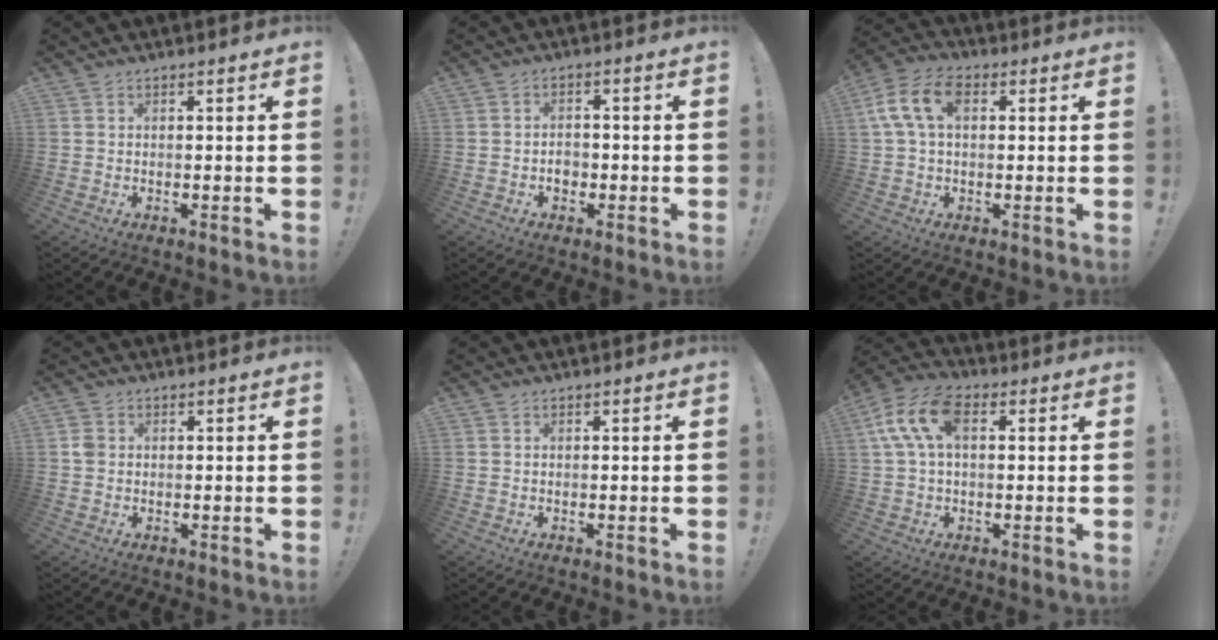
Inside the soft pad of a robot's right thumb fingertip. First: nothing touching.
{"total": 3.5, "force": [-1.3, 2.8, 1.7], "torque": [-0.013, 0.001, -0.026]}
{"total": 11.0, "force": [2.7, 6.6, 8.4], "torque": [-0.176, 0.005, 0.050]}
{"total": 2.1, "force": [0.3, 1.8, 1.0], "torque": [-0.017, 0.005, 0.006]}
{"total": 0.0}
{"total": 12.3, "force": [2.8, 7.1, 9.6], "torque": [-0.201, 0.007, 0.055]}